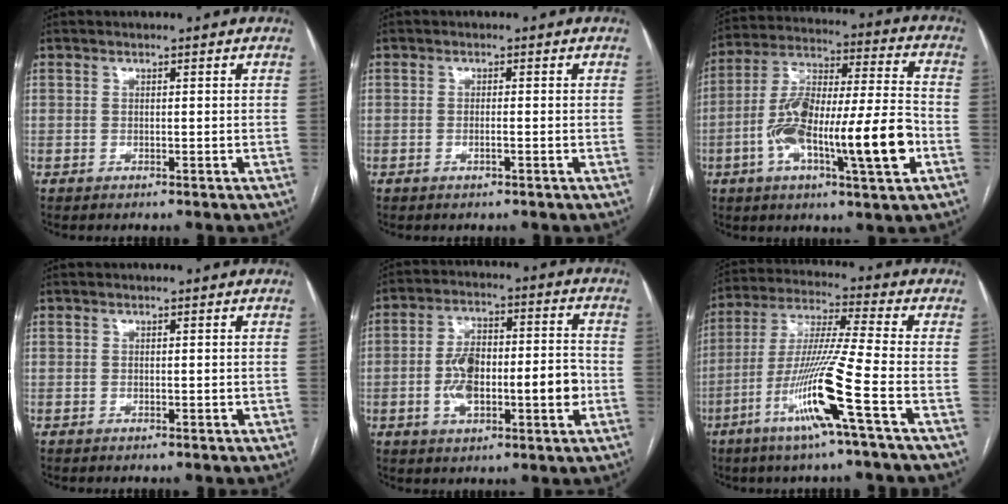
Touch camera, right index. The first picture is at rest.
{"total": 1.0, "force": [-0.4, 0.1, 0.9], "torque": [-0.020, 0.000, -0.006]}
{"total": 19.7, "force": [-5.8, 3.0, 18.6], "torque": [-0.323, 0.010, -0.093]}
{"total": 0.5, "force": [0.0, 0.3, 0.5], "torque": [-0.010, 0.001, 0.003]}
{"total": 13.3, "force": [-2.5, 4.8, 12.1], "torque": [-0.207, 0.029, -0.033]}
{"total": 14.2, "force": [-5.9, -1.9, 12.8], "torque": [-0.255, -0.018, -0.118]}